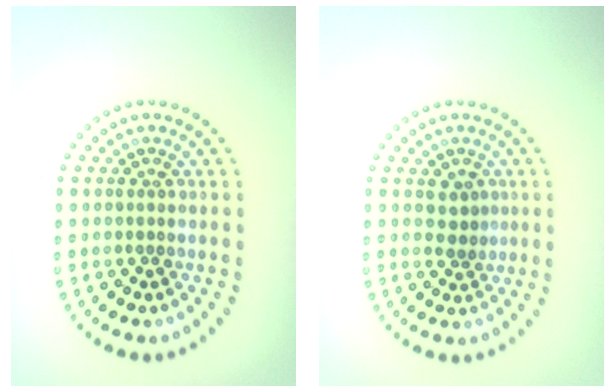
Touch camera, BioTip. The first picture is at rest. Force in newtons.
{"total": 1.6, "press": 1.5, "slide": 0.6}